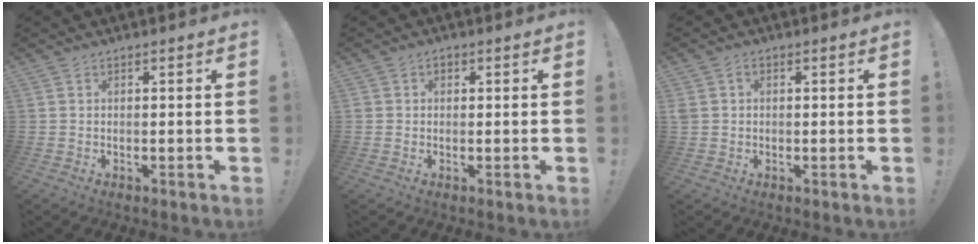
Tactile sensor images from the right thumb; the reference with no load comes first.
{"total": 1.9, "force": [0.1, 1.8, 0.7], "torque": [-0.008, 0.002, 0.002]}
{"total": 1.9, "force": [0.1, 1.6, 0.9], "torque": [-0.022, 0.007, 0.003]}